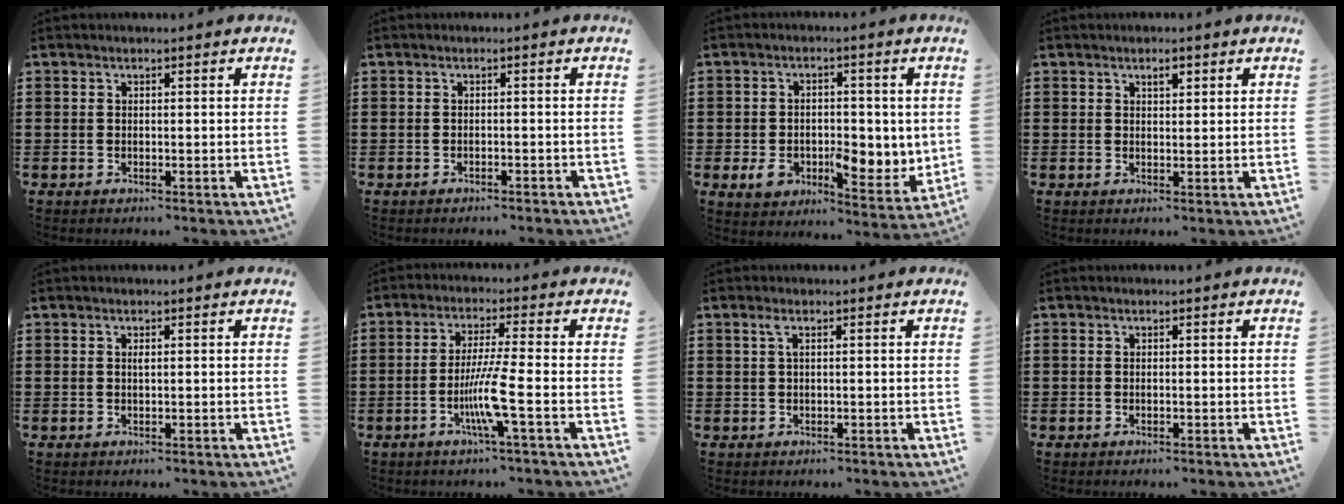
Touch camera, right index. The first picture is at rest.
{"total": 0.8, "force": [-0.7, 0.1, 0.3], "torque": [-0.008, -0.002, -0.015]}
{"total": 7.7, "force": [-1.0, 5.1, 5.7], "torque": [-0.095, 0.008, -0.015]}
{"total": 1.6, "force": [0.9, 0.7, 1.1], "torque": [-0.024, 0.006, 0.015]}
{"total": 0.6, "force": [0.1, 0.1, 0.6], "torque": [-0.012, -0.001, 0.003]}
{"total": 7.2, "force": [-2.4, -0.3, 6.8], "torque": [-0.134, -0.018, -0.049]}
{"total": 1.1, "force": [0.3, 0.2, 1.1], "torque": [-0.023, 0.002, 0.005]}
{"total": 0.0}